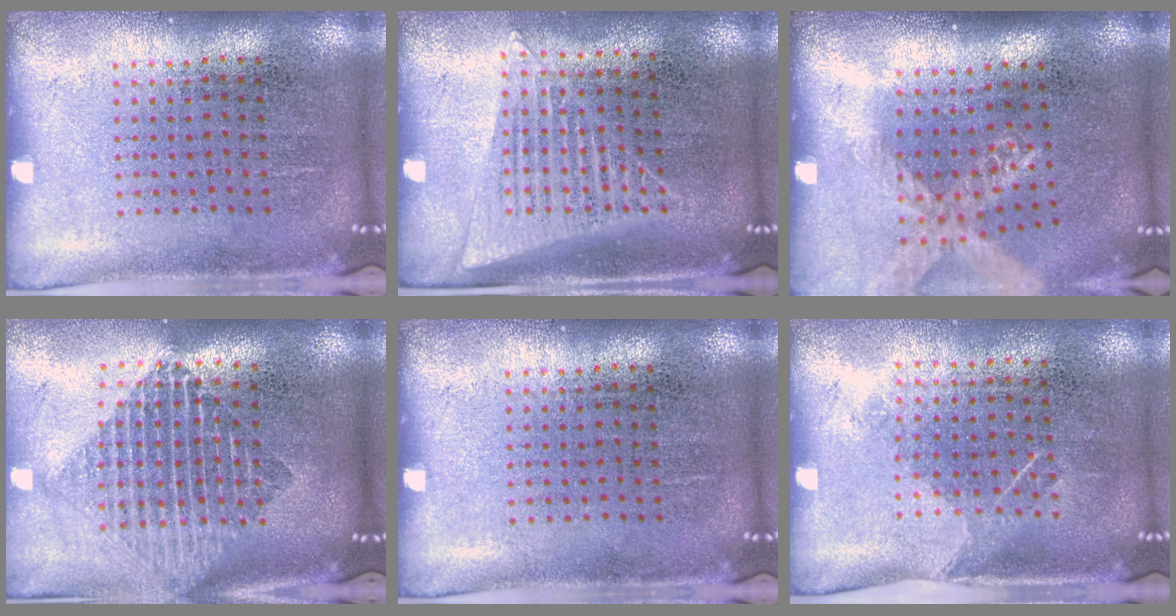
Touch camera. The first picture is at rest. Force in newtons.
{"total": 1.4, "press": 1.3, "slide": 0.5}
{"total": 1.6, "press": 1.4, "slide": 0.8}
{"total": 1.9, "press": 1.6, "slide": 1.1}
{"total": 0.0}
{"total": 1.2, "press": 0.9, "slide": 0.7}